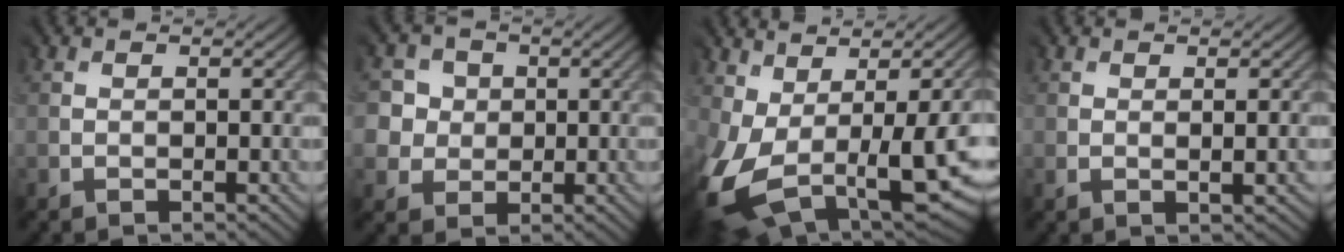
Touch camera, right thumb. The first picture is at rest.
{"total": 5.0, "force": [1.0, 4.8, -0.2], "torque": [-0.028, 0.005, 0.006]}
{"total": 10.7, "force": [-2.5, 5.2, 9.0], "torque": [-0.230, -0.049, -0.021]}
{"total": 0.8, "force": [0.6, -0.3, 0.3], "torque": [-0.016, 0.001, 0.011]}